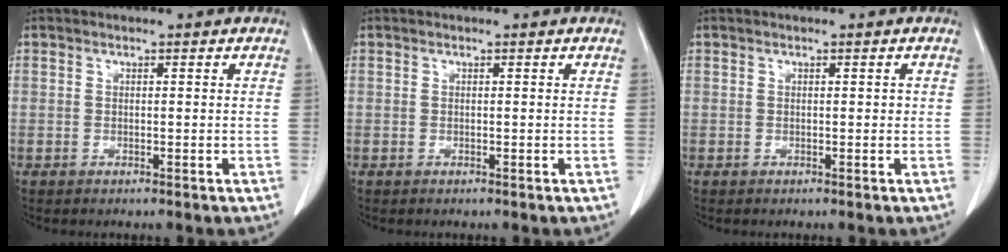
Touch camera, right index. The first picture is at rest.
{"total": 0.0}
{"total": 0.6, "force": [0.1, 0.3, 0.5], "torque": [-0.005, 0.003, 0.004]}